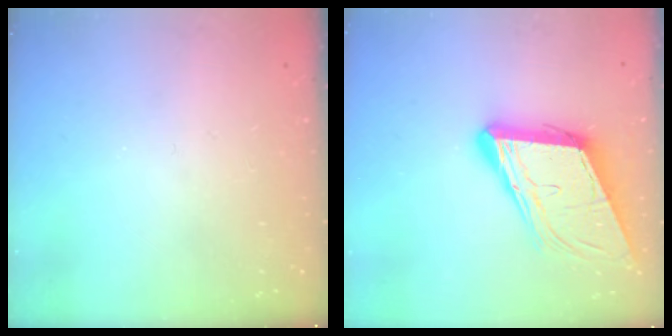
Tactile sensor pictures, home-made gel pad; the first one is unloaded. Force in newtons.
{"total": 15.9, "press": 15.4, "slide": 4.0}